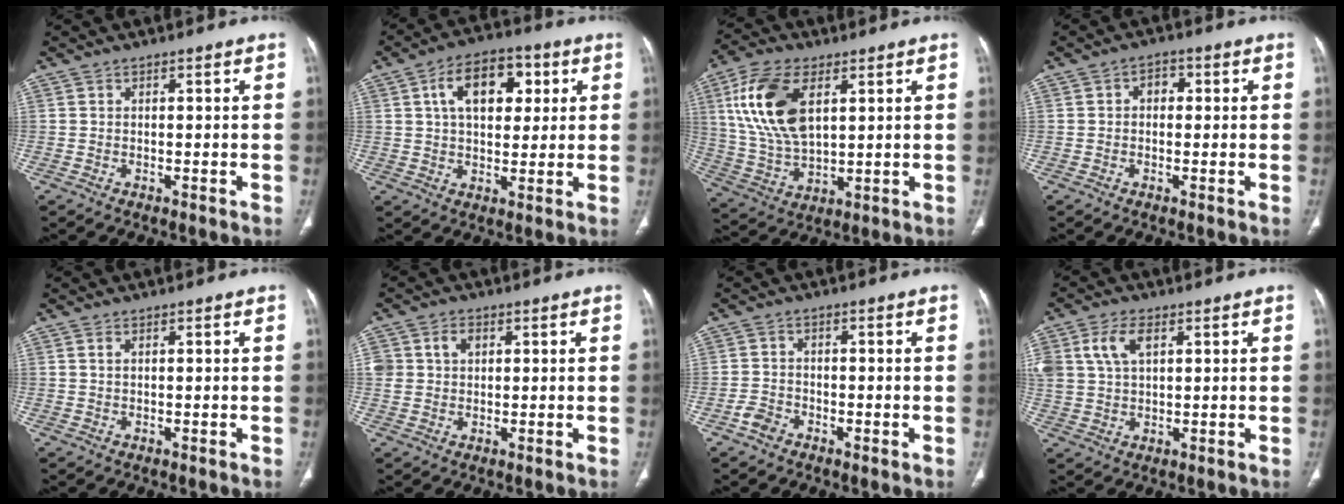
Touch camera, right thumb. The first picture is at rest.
{"total": 12.4, "force": [3.8, 7.4, 9.2], "torque": [-0.117, 0.006, 0.056]}
{"total": 16.2, "force": [5.3, 8.6, 12.7], "torque": [-0.253, -0.011, 0.107]}
{"total": 3.0, "force": [0.3, 2.2, 2.0], "torque": [-0.014, 0.011, -0.001]}
{"total": 0.9, "force": [0.4, 0.4, 0.7], "torque": [-0.016, 0.004, 0.009]}
{"total": 4.6, "force": [1.4, 3.5, 2.5], "torque": [-0.036, 0.002, 0.029]}
{"total": 2.7, "force": [-1.6, 2.0, 1.0], "torque": [-0.014, 0.011, -0.033]}
{"total": 8.9, "force": [3.3, 5.3, 6.3], "torque": [-0.136, 0.006, 0.069]}